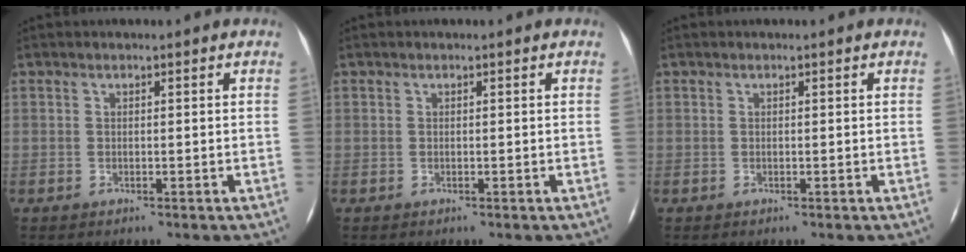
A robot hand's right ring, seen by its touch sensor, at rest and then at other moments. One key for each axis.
{"total": 0.0}
{"total": 0.0}